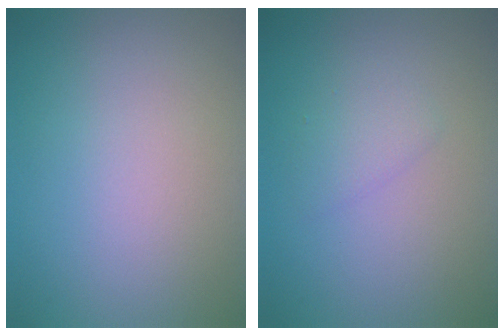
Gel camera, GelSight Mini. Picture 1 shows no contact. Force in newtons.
{"total": 1.4, "press": 1.4, "slide": 0.0}